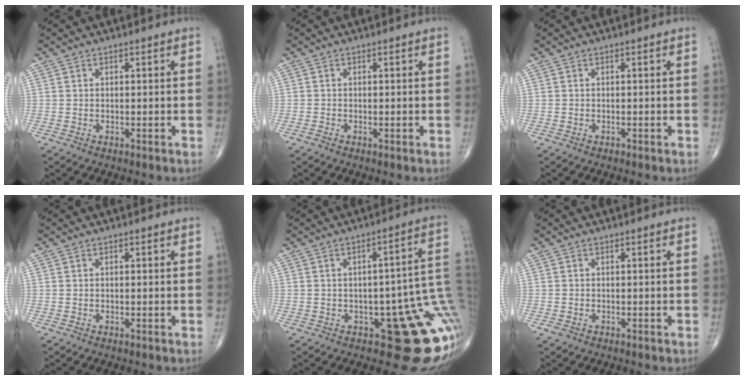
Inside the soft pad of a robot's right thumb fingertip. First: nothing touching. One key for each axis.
{"total": 0.6, "fx": -0.4, "fy": 0.2, "fz": 0.4, "tx": -0.006, "ty": -0.001, "tz": -0.007}
{"total": 0.0}
{"total": 0.0}
{"total": 16.7, "fx": -4.1, "fy": 7.1, "fz": 14.5, "tx": -0.094, "ty": 0.023, "tz": -0.038}
{"total": 0.9, "fx": -0.5, "fy": 0.7, "fz": 0.4, "tx": -0.010, "ty": 0.000, "tz": -0.007}